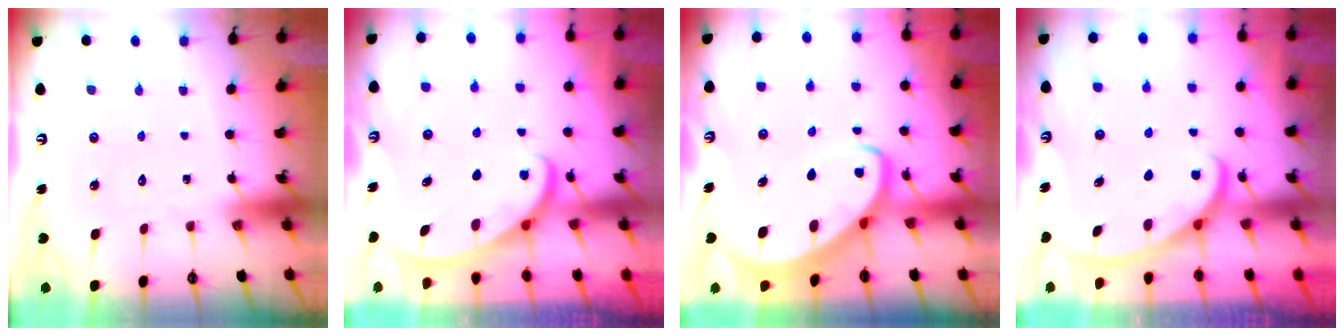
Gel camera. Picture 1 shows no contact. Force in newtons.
{"total": 2.7, "press": 2.7, "slide": 0.4}
{"total": 4.7, "press": 4.7, "slide": 0.6}
{"total": 2.8, "press": 2.8, "slide": 0.4}